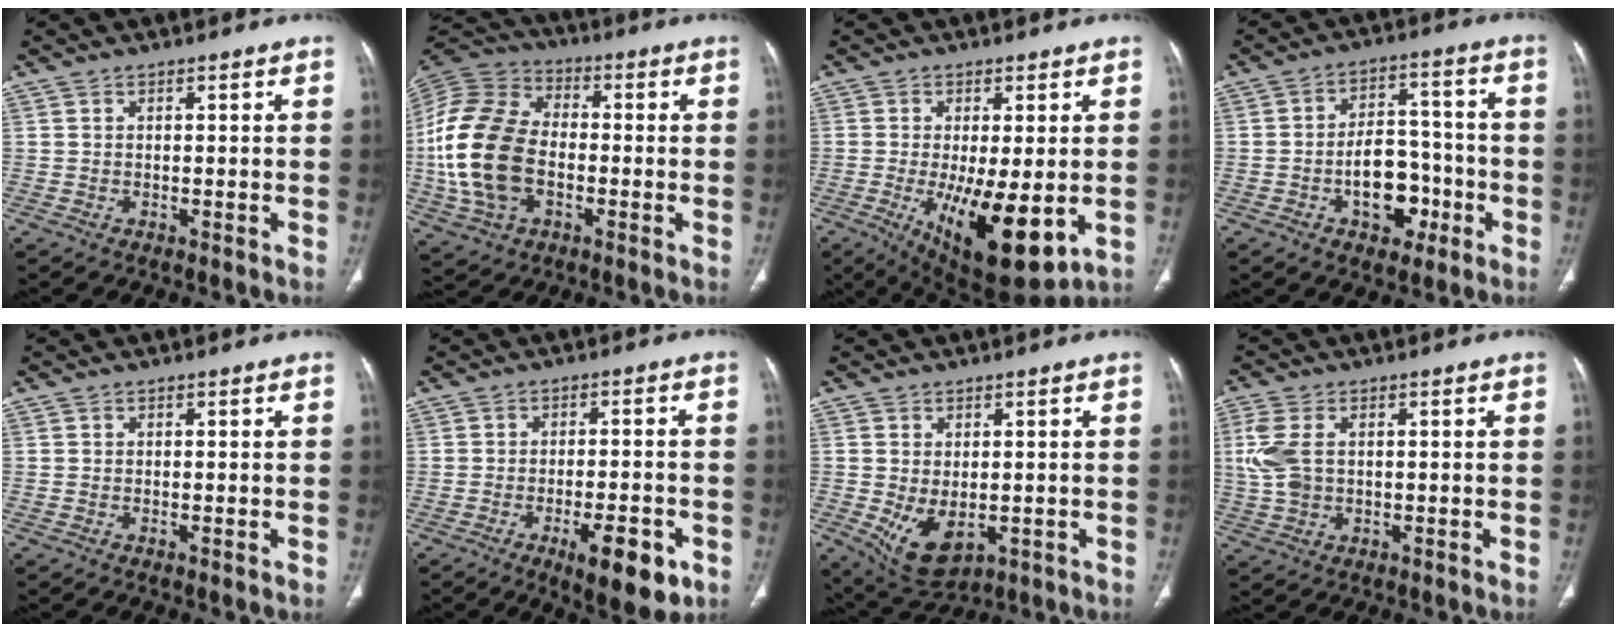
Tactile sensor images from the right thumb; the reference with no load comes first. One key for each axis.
{"total": 19.4, "fx": -2.6, "fy": 12.9, "fz": 14.2, "tx": -0.290, "ty": 0.019, "tz": -0.049}
{"total": 15.3, "fx": -3.4, "fy": 5.5, "fz": 13.8, "tx": -0.224, "ty": -0.030, "tz": -0.034}
{"total": 10.7, "fx": -3.8, "fy": 7.1, "fz": 7.1, "tx": -0.074, "ty": 0.044, "tz": -0.055}
{"total": 0.0}
{"total": 8.7, "fx": -4.1, "fy": 2.9, "fz": 7.1, "tx": -0.096, "ty": 0.008, "tz": -0.051}
{"total": 8.1, "fx": -1.5, "fy": 5.0, "fz": 6.3, "tx": -0.103, "ty": -0.013, "tz": -0.003}
{"total": 6.8, "fx": 1.0, "fy": 4.4, "fz": 5.2, "tx": -0.132, "ty": 0.007, "tz": 0.023}